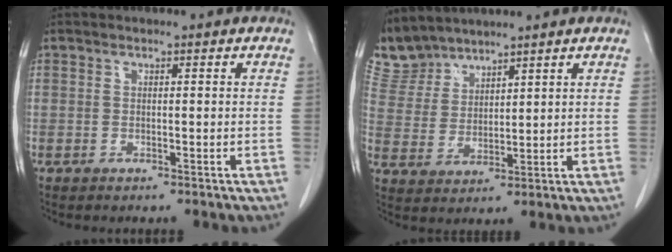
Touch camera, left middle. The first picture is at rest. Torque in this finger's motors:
{"motor_torque": [0.44, -1.56, 0.07, 0.00]}